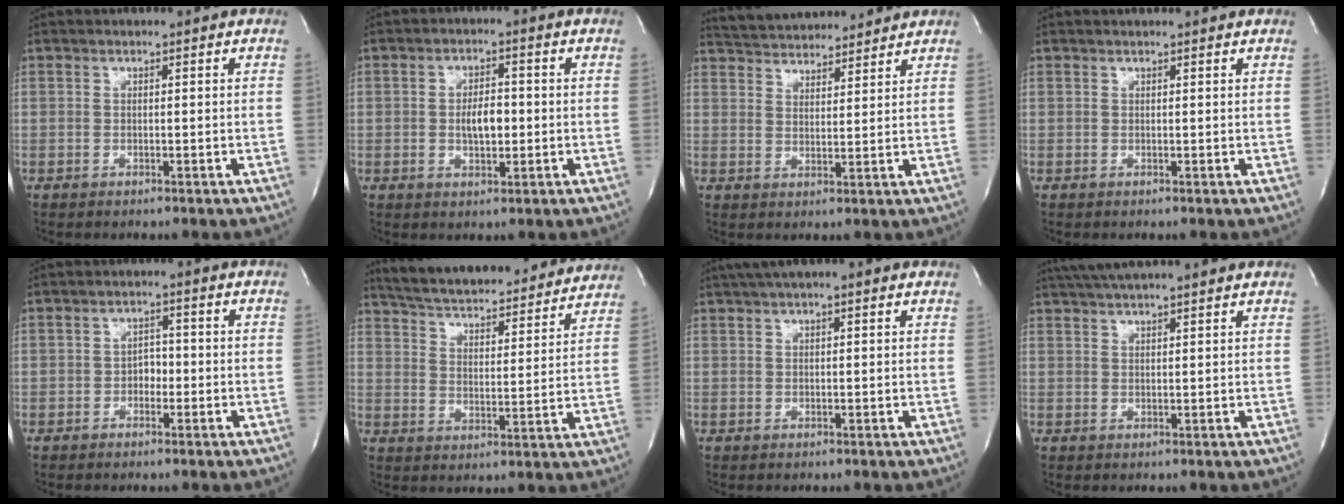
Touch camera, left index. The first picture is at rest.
{"total": 4.5, "force": [-0.4, 2.0, 4.0], "torque": [-0.070, 0.001, -0.004]}
{"total": 12.1, "force": [11.5, 2.2, 3.0], "torque": [-0.052, 0.021, 0.176]}
{"total": 2.5, "force": [2.4, 0.2, 0.8], "torque": [-0.014, 0.016, 0.027]}
{"total": 2.3, "force": [-0.8, 1.6, 1.5], "torque": [-0.018, 0.008, -0.015]}
{"total": 25.2, "force": [23.1, 5.0, 8.6], "torque": [-0.148, -0.012, 0.309]}
{"total": 7.1, "force": [5.2, 1.2, 4.7], "torque": [-0.079, 0.036, 0.076]}
{"total": 10.4, "force": [9.0, 0.7, 5.3], "torque": [-0.090, 0.040, 0.125]}